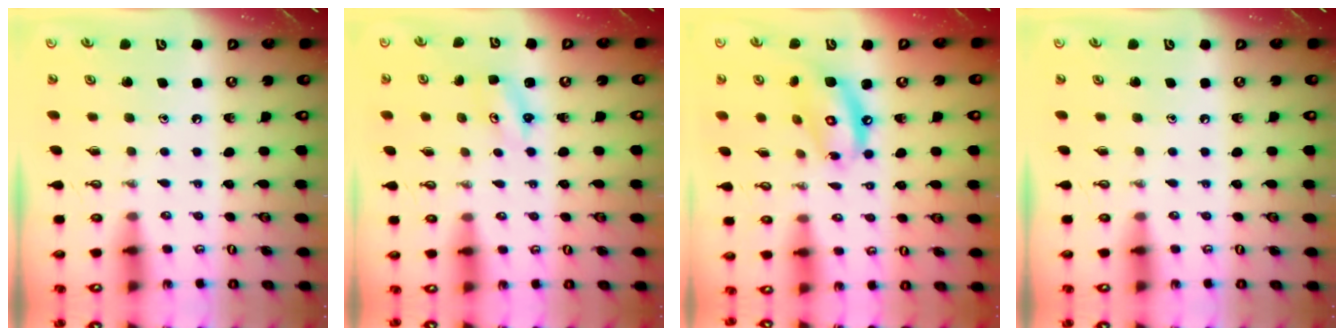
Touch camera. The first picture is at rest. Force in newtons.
{"total": 2.8, "press": 2.8, "slide": 0.3}
{"total": 11.6, "press": 11.6, "slide": 1.0}
{"total": 0.0}